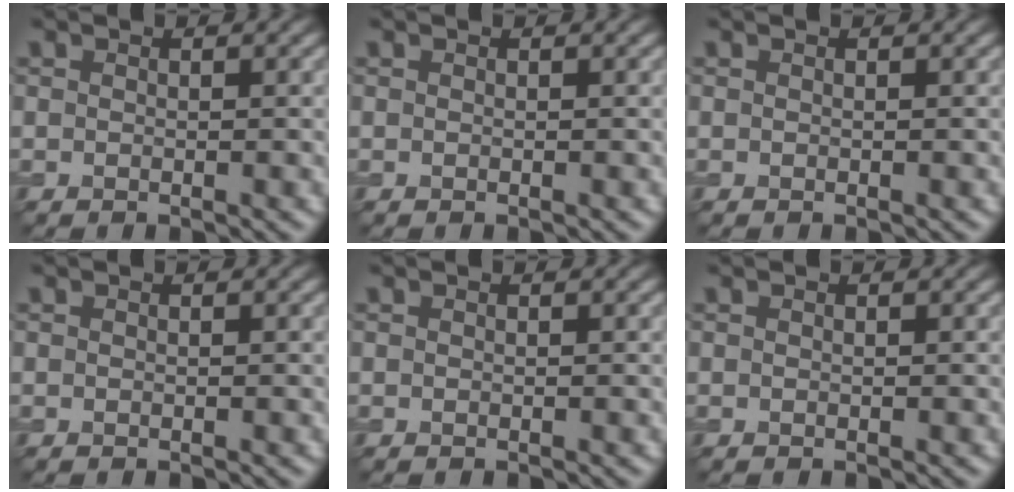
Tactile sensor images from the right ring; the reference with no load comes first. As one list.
[{"total": 0.0}, {"total": 0.0}, {"total": 0.0}, {"total": 0.0}, {"total": 0.0}]